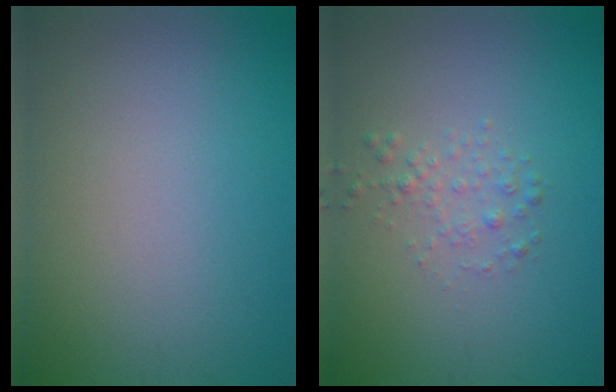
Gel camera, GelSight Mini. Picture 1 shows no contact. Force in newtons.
{"total": 1.4, "press": 1.4, "slide": 0.1}